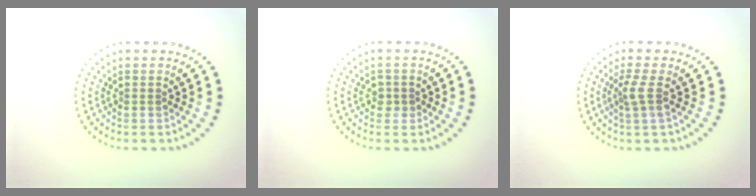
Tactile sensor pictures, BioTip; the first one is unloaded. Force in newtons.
{"total": 1.0, "press": 1.0, "slide": 0.4}
{"total": 1.9, "press": 1.5, "slide": 1.3}